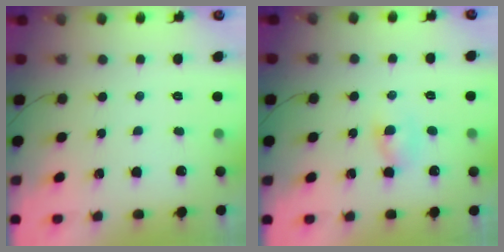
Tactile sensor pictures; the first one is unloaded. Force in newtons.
{"total": 2.3, "press": 2.1, "slide": 0.9}